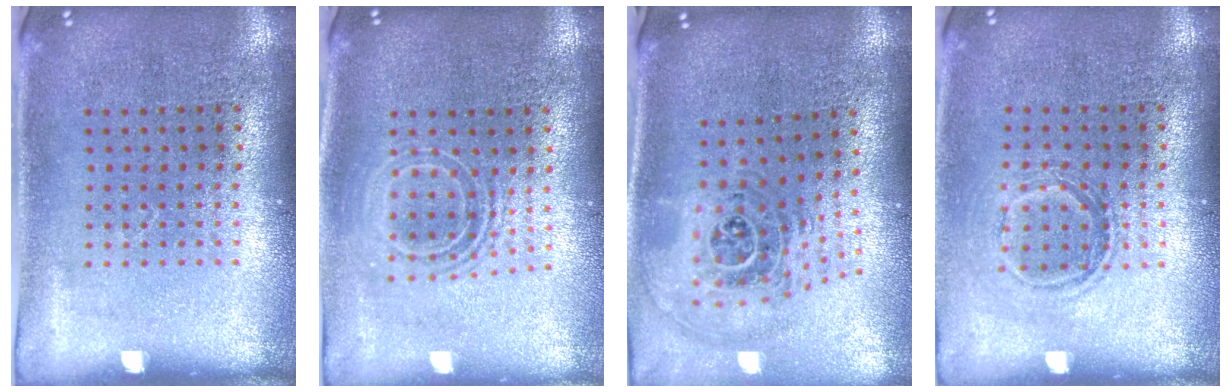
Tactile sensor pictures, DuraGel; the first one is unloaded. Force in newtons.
{"total": 1.8, "press": 1.4, "slide": 1.2}
{"total": 1.8, "press": 1.5, "slide": 1.1}
{"total": 1.2, "press": 1.1, "slide": 0.5}